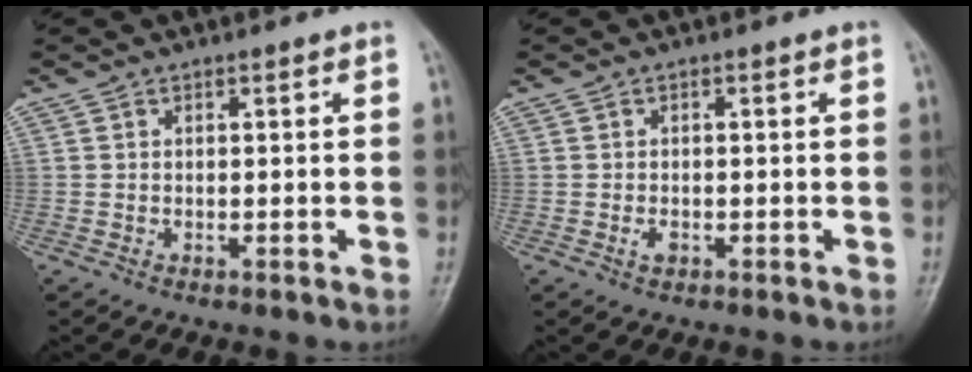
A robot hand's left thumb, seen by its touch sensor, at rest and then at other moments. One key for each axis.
{"total": 1.4, "fx": -0.6, "fy": 0.9, "fz": 1.0, "tx": -0.013, "ty": 0.001, "tz": -0.011}